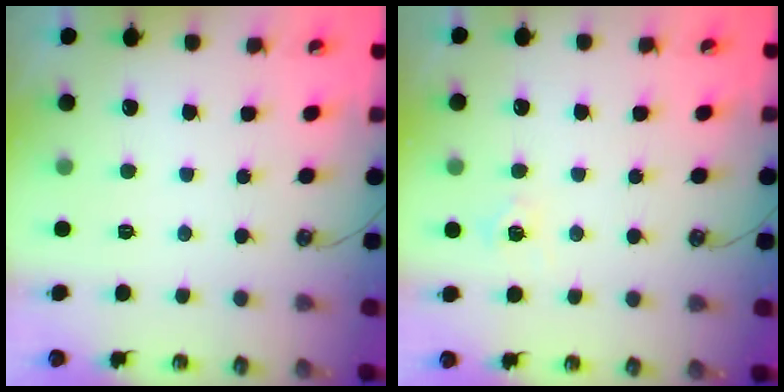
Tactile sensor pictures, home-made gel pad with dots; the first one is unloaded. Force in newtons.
{"total": 6.6, "press": 6.6, "slide": 0.3}